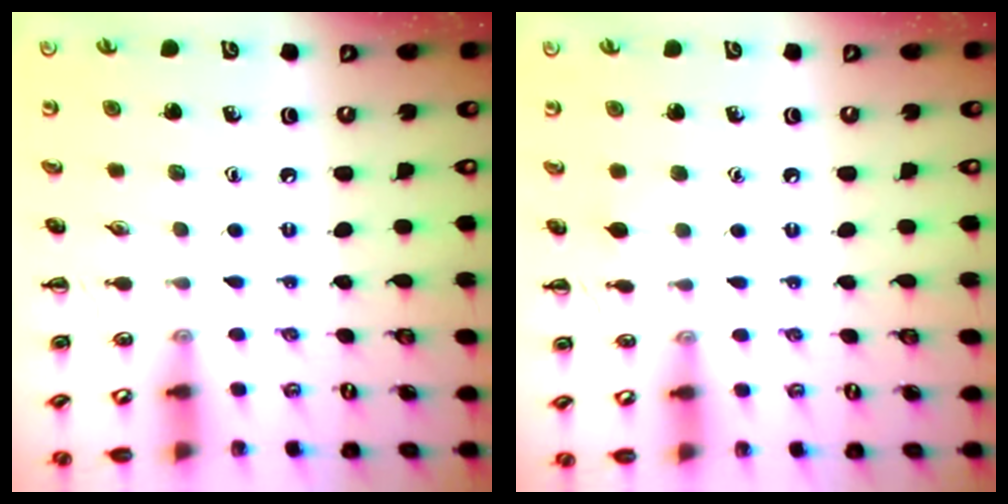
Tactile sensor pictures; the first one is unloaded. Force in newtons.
{"total": 3.6, "press": 3.3, "slide": 1.4}